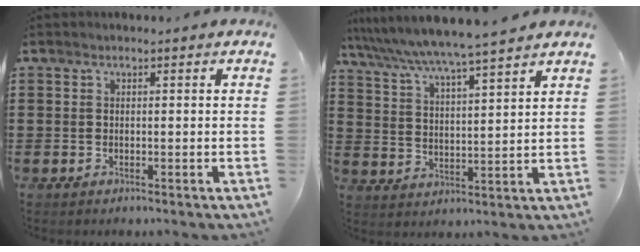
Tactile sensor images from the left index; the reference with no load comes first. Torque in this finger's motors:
{"motor_torque": [1.26, -0.88, 0.54, 0.21]}